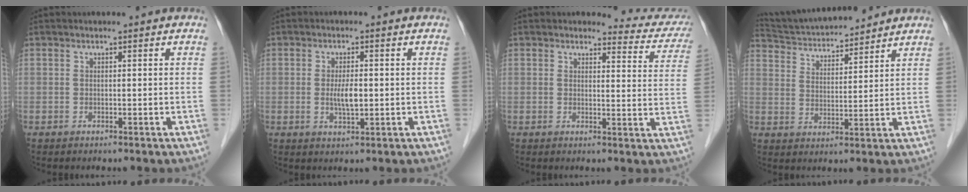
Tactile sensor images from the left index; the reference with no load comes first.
{"total": 3.5, "force": [-0.3, 0.9, 3.3], "torque": [-0.064, -0.006, -0.003]}
{"total": 8.0, "force": [7.7, 2.0, 0.3], "torque": [0.018, -0.039, 0.062]}
{"total": 13.3, "force": [12.5, 1.7, 4.0], "torque": [-0.077, 0.022, 0.212]}